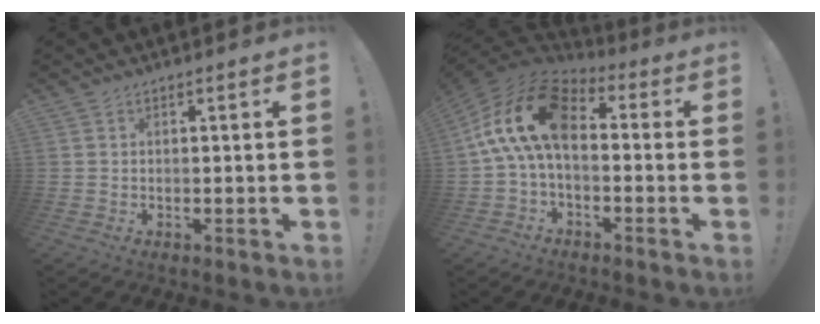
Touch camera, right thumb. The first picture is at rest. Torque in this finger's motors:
{"motor_torque": [2.56, 2.45, 1.07, -0.17, 0.23]}